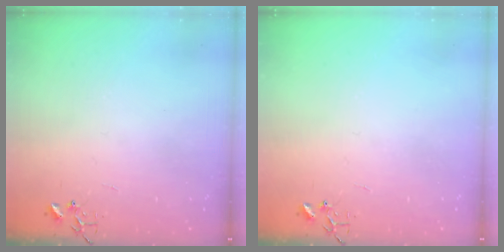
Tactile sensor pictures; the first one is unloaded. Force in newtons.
{"total": 0.0}